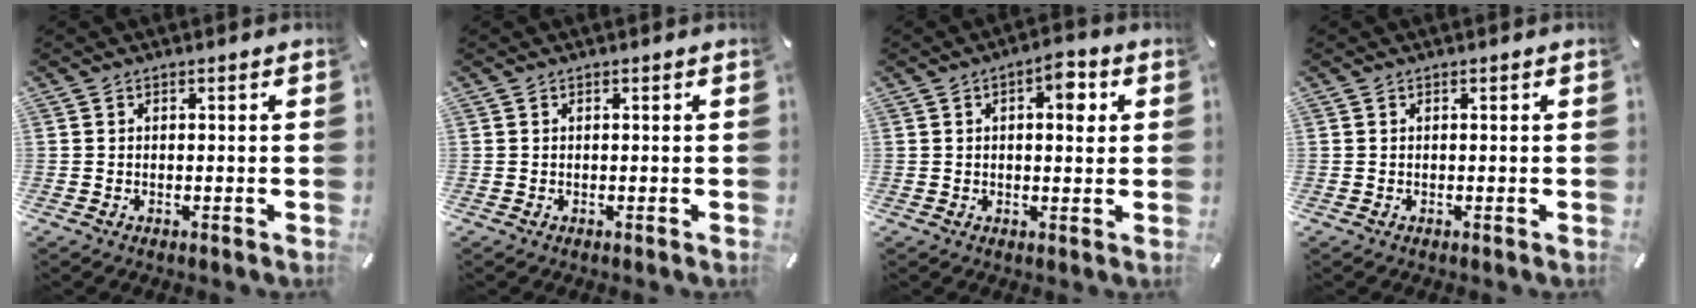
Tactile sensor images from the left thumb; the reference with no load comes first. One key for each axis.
{"total": 0.0}
{"total": 5.7, "fx": 1.7, "fy": 2.9, "fz": 4.6, "tx": -0.047, "ty": -0.009, "tz": 0.017}
{"total": 0.0}